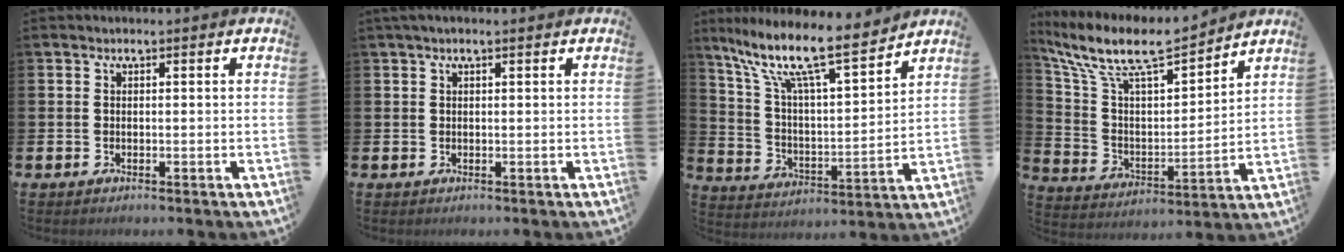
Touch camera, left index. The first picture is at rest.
{"total": 1.1, "force": [0.7, 0.2, 0.8], "torque": [-0.007, 0.000, 0.010]}
{"total": 11.7, "force": [9.4, 2.2, 6.6], "torque": [-0.154, -0.061, 0.155]}
{"total": 10.4, "force": [8.9, 2.6, 4.7], "torque": [-0.132, -0.057, 0.151]}